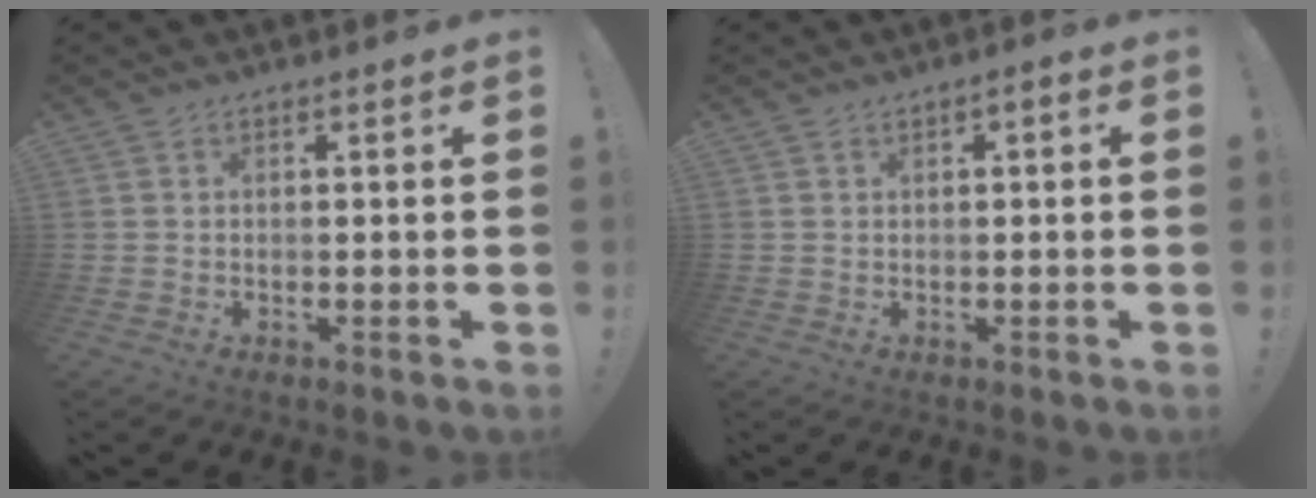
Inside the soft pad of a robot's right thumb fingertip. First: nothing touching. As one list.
[{"total": 1.3, "force": [-0.3, 0.8, 1.0], "torque": [-0.018, 0.006, -0.006]}]